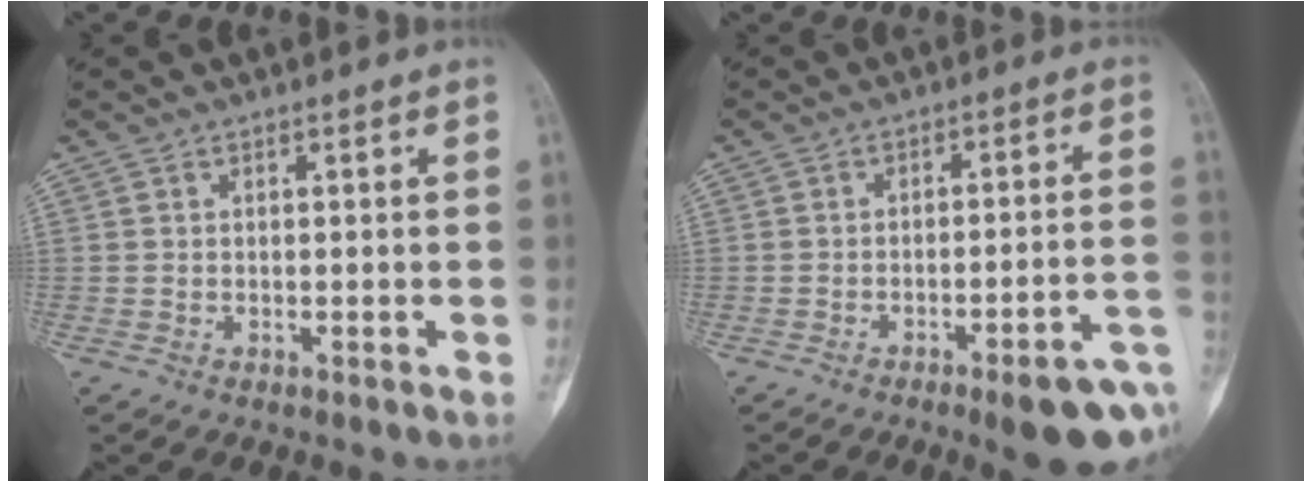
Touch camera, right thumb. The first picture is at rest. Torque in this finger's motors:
{"motor_torque": [1.99, 0.05, 1.35, -0.88, 0.24]}